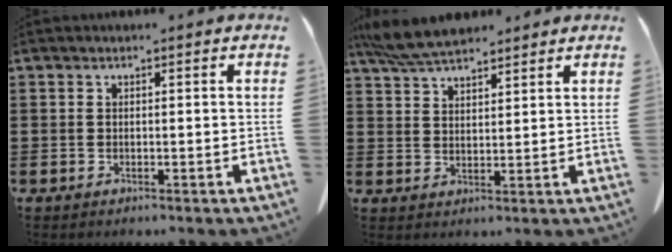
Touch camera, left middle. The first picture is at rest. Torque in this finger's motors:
{"motor_torque": [0.29, 0.10, 0.13, 0.05]}